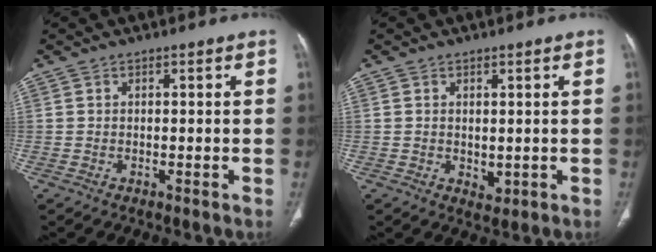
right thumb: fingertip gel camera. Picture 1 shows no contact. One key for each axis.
{"total": 2.0, "fx": 0.2, "fy": 1.5, "fz": 1.4, "tx": -0.022, "ty": -0.008, "tz": 0.012}